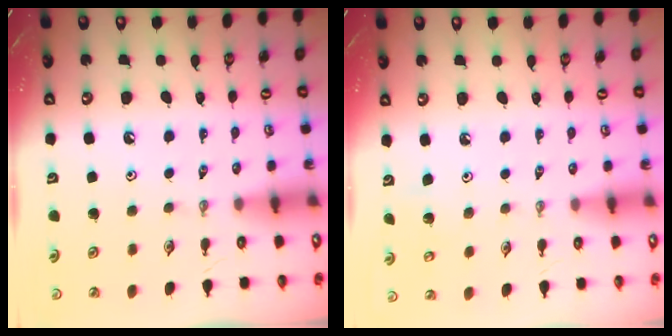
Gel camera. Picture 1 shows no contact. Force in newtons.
{"total": 4.3, "press": 4.3, "slide": 0.3}